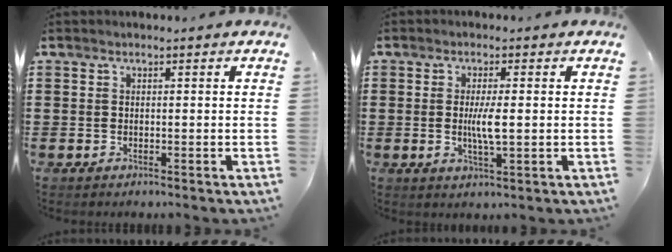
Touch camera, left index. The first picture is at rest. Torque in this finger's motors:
{"motor_torque": [0.37, 0.15, 0.44, 0.08]}